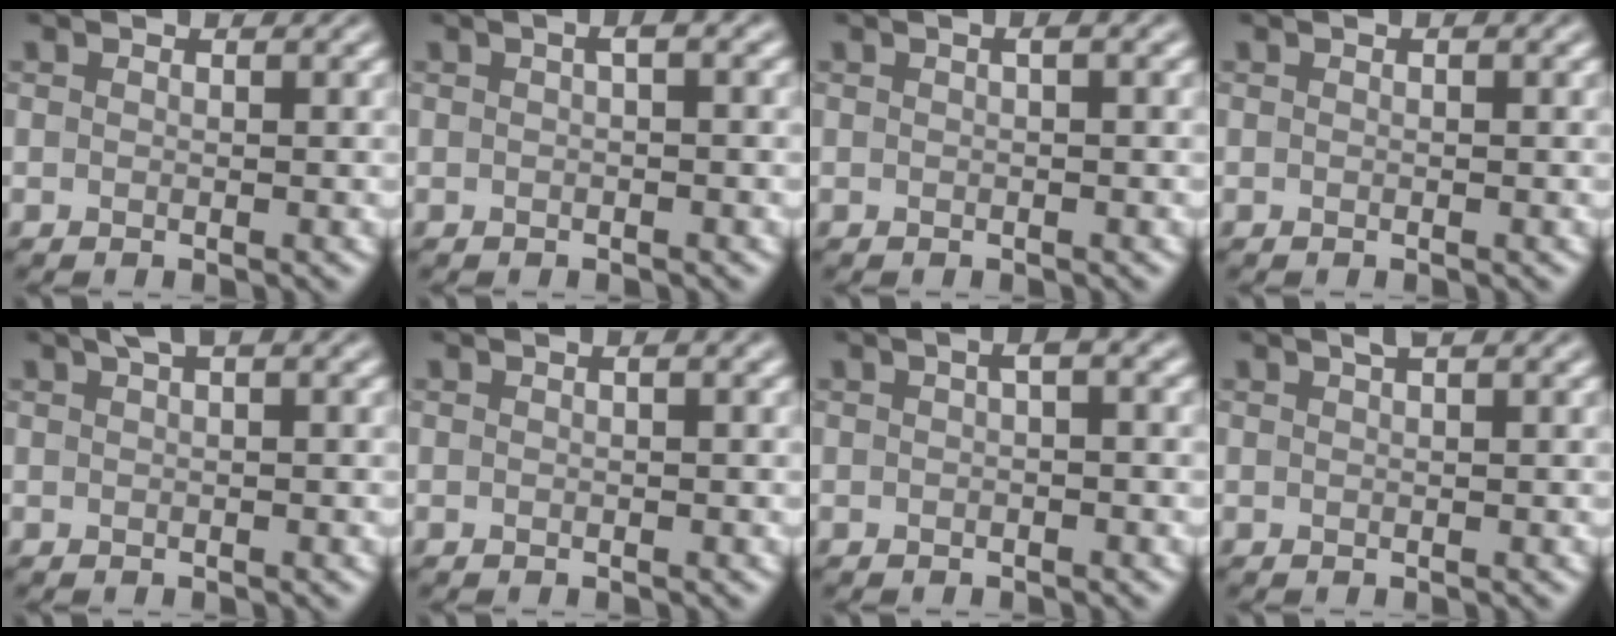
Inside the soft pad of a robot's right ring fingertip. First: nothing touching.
{"total": 1.1, "force": [0.2, 0.2, 1.0], "torque": [-0.021, 0.009, 0.002]}
{"total": 0.9, "force": [0.2, 0.2, 0.8], "torque": [-0.016, 0.006, 0.004]}
{"total": 0.0}
{"total": 1.3, "force": [0.7, 0.4, 1.0], "torque": [-0.015, 0.012, 0.012]}
{"total": 0.6, "force": [0.1, 0.2, 0.5], "torque": [-0.009, 0.004, 0.002]}
{"total": 1.4, "force": [0.1, 0.4, 1.3], "torque": [-0.023, 0.010, 0.001]}
{"total": 0.9, "force": [0.6, 0.2, 0.7], "torque": [-0.013, 0.009, 0.010]}